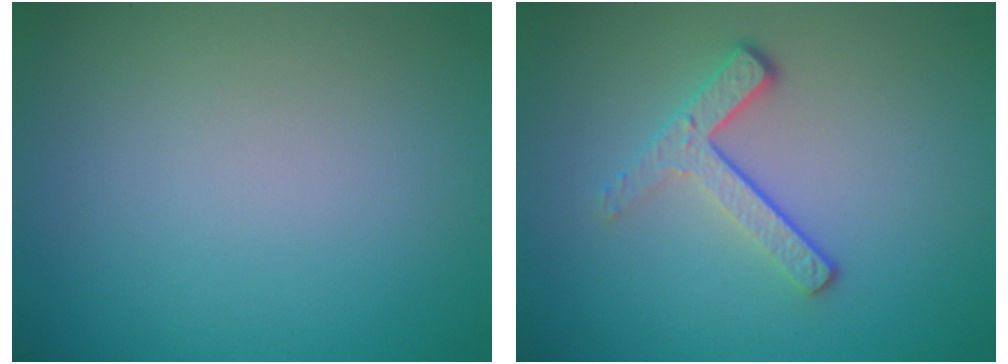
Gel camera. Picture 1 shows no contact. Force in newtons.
{"total": 3.3, "press": 2.3, "slide": 2.3}